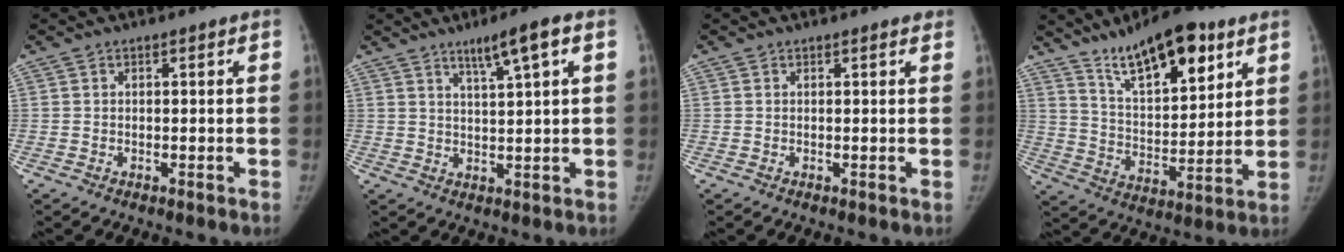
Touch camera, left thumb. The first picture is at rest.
{"total": 6.4, "force": [3.5, 0.3, 5.4], "torque": [-0.092, -0.013, 0.061]}
{"total": 1.0, "force": [0.8, 0.4, 0.3], "torque": [-0.001, -0.002, 0.010]}
{"total": 17.2, "force": [10.8, 6.5, 11.6], "torque": [-0.152, -0.055, 0.188]}